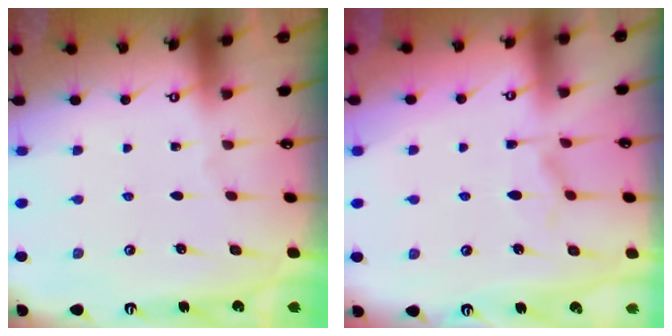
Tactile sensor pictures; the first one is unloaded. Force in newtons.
{"total": 1.2, "press": 0.8, "slide": 0.9}